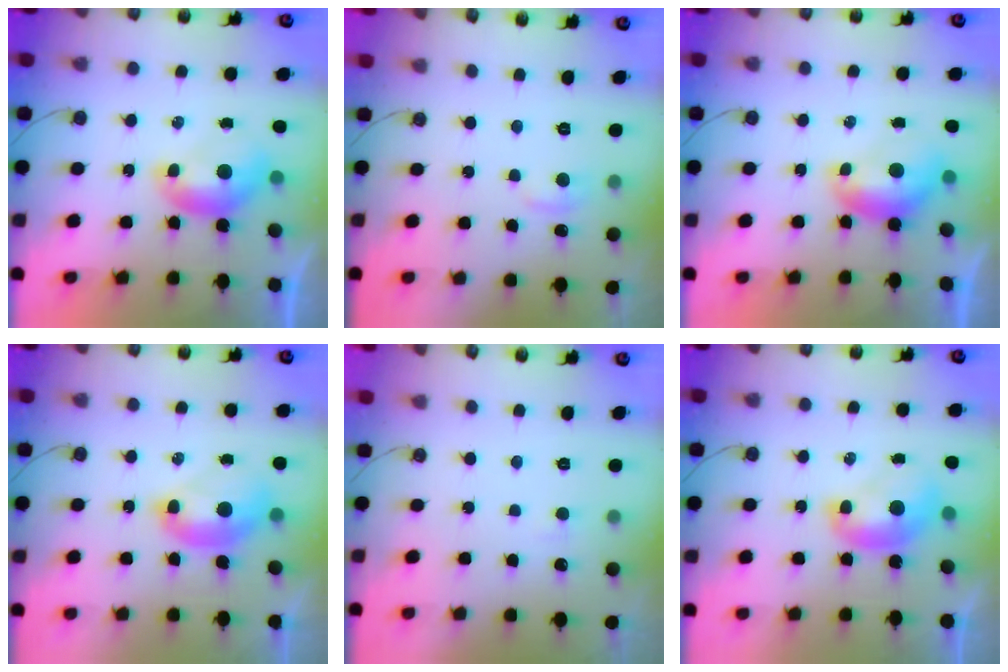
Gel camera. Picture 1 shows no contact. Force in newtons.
{"total": 0.9, "press": 0.2, "slide": 0.9}
{"total": 0.8, "press": 0.6, "slide": 0.4}
{"total": 2.5, "press": 2.5, "slide": 0.6}
{"total": 2.3, "press": 2.3, "slide": 0.4}
{"total": 1.7, "press": 1.7, "slide": 0.2}